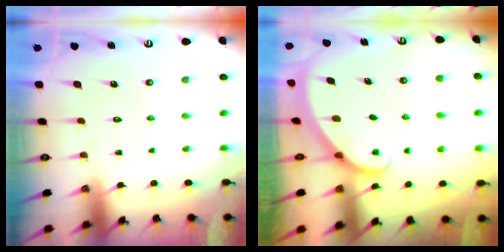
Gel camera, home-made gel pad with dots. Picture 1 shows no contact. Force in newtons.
{"total": 2.1, "press": 2.1, "slide": 0.1}